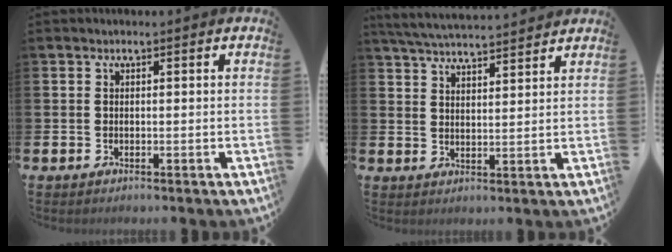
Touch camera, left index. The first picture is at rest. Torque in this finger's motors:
{"motor_torque": [0.54, -0.73, 0.09, 0.06]}